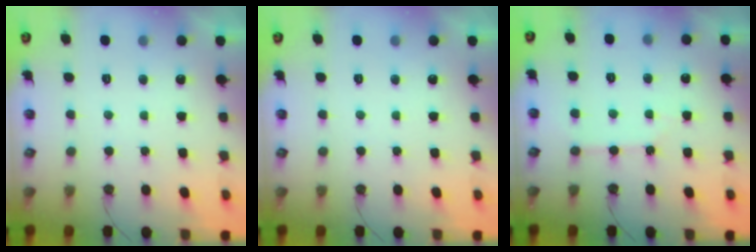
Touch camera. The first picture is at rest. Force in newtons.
{"total": 0.0}
{"total": 2.5, "press": 2.4, "slide": 0.5}